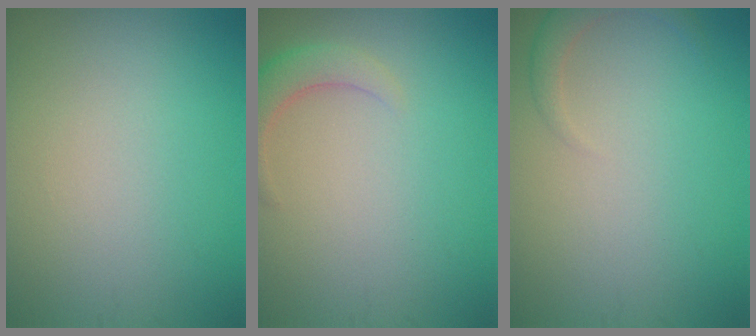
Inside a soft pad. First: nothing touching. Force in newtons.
{"total": 2.7, "press": 2.7, "slide": 0.3}
{"total": 1.8, "press": 1.8, "slide": 0.1}